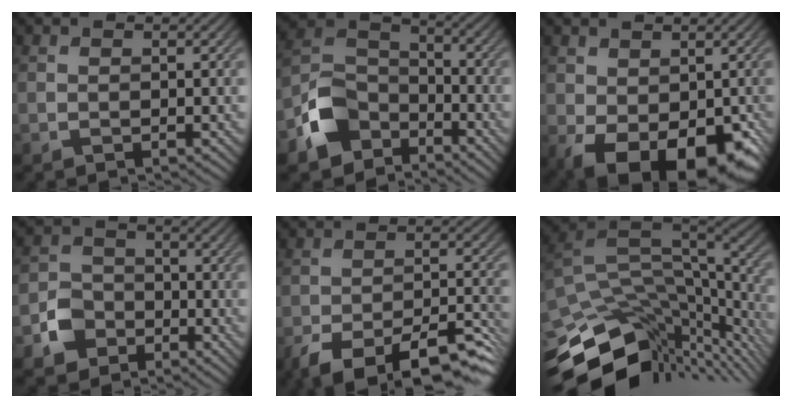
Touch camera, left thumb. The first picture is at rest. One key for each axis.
{"total": 8.9, "fx": -5.5, "fy": 5.8, "fz": 3.9, "tx": -0.083, "ty": -0.006, "tz": -0.131}
{"total": 10.5, "fx": -3.7, "fy": 6.3, "fz": 7.5, "tx": -0.118, "ty": -0.043, "tz": -0.037}
{"total": 5.2, "fx": -2.7, "fy": 4.1, "fz": 1.8, "tx": -0.044, "ty": 0.003, "tz": -0.068}
{"total": 11.1, "fx": -7.5, "fy": 3.9, "fz": 7.1, "tx": -0.107, "ty": -0.006, "tz": -0.131}
{"total": 12.9, "fx": -4.2, "fy": 5.5, "fz": 10.9, "tx": -0.223, "ty": -0.009, "tz": -0.052}